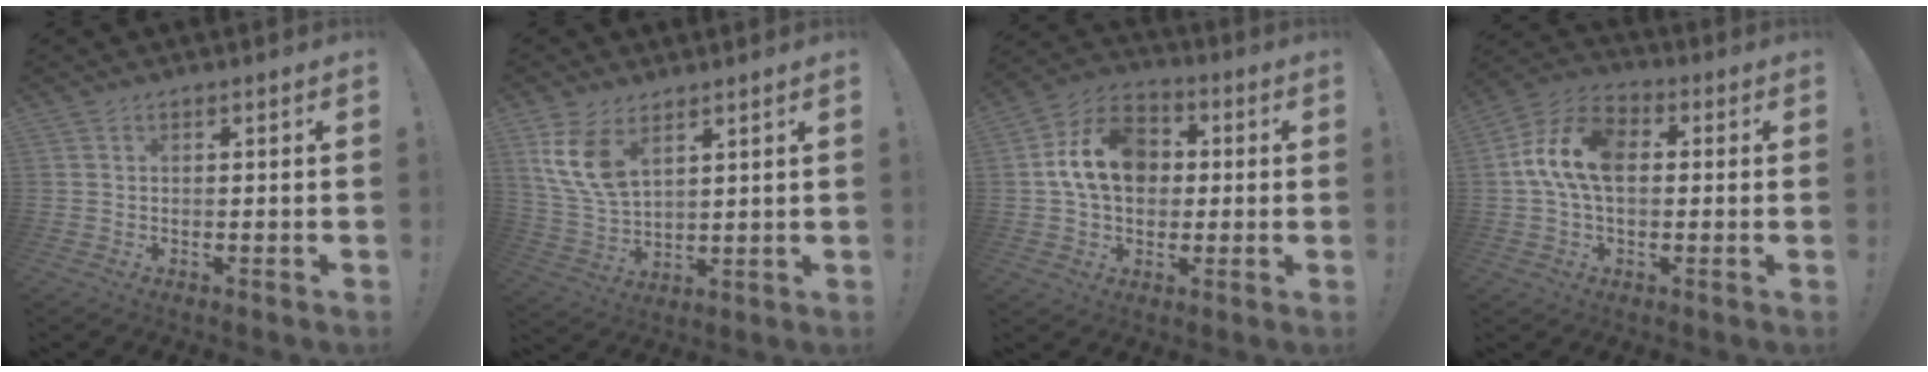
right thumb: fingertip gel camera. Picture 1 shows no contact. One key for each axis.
{"total": 10.6, "fx": 5.7, "fy": 5.7, "fz": 6.8, "tx": -0.144, "ty": -0.020, "tz": 0.111}
{"total": 15.7, "fx": 1.9, "fy": 12.0, "fz": 10.0, "tx": -0.164, "ty": 0.015, "tz": 0.043}
{"total": 13.3, "fx": 1.0, "fy": 8.5, "fz": 10.1, "tx": -0.195, "ty": 0.011, "tz": 0.021}